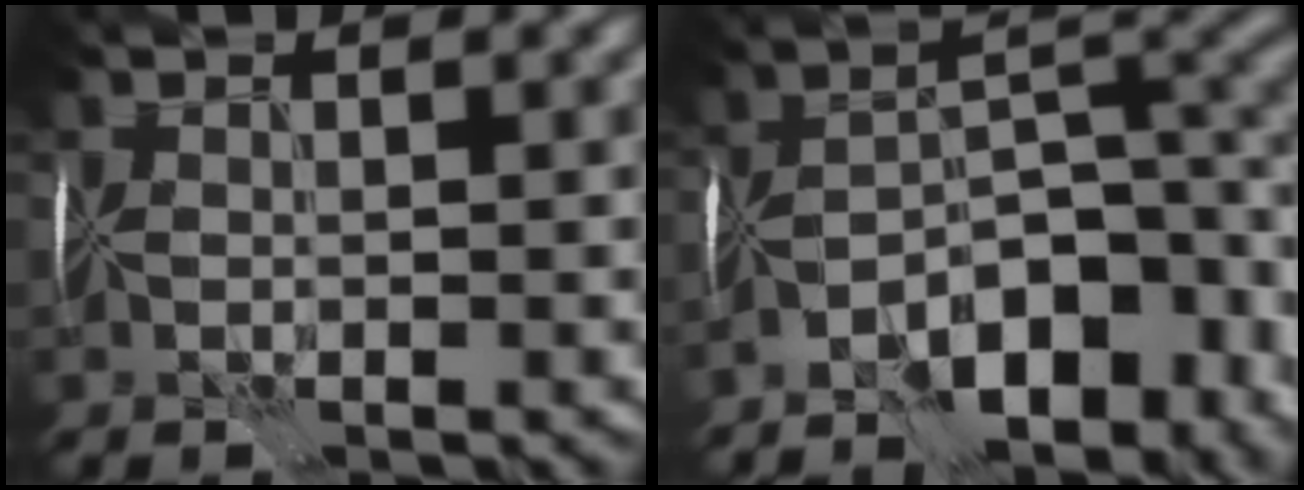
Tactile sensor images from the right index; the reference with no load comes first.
{"total": 12.8, "force": [-6.8, 5.5, 9.4], "torque": [-0.139, 0.006, -0.110]}